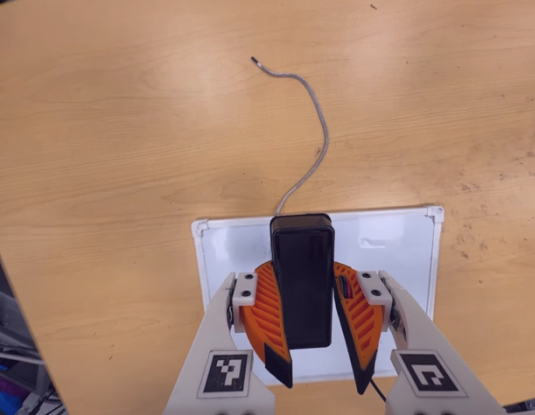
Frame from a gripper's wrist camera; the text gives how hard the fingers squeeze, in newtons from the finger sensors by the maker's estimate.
{"total": 11.4, "left": 10.4, "right": 12.4}